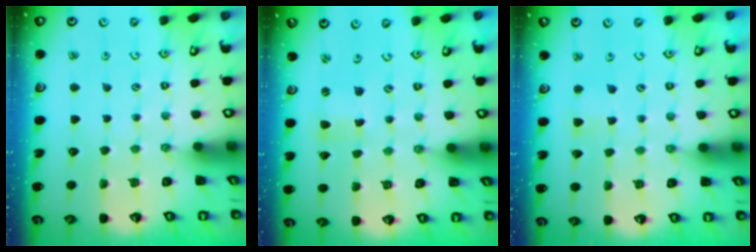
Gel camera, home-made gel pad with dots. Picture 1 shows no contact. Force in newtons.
{"total": 0.8, "press": 0.8, "slide": 0.2}
{"total": 3.7, "press": 3.6, "slide": 0.5}